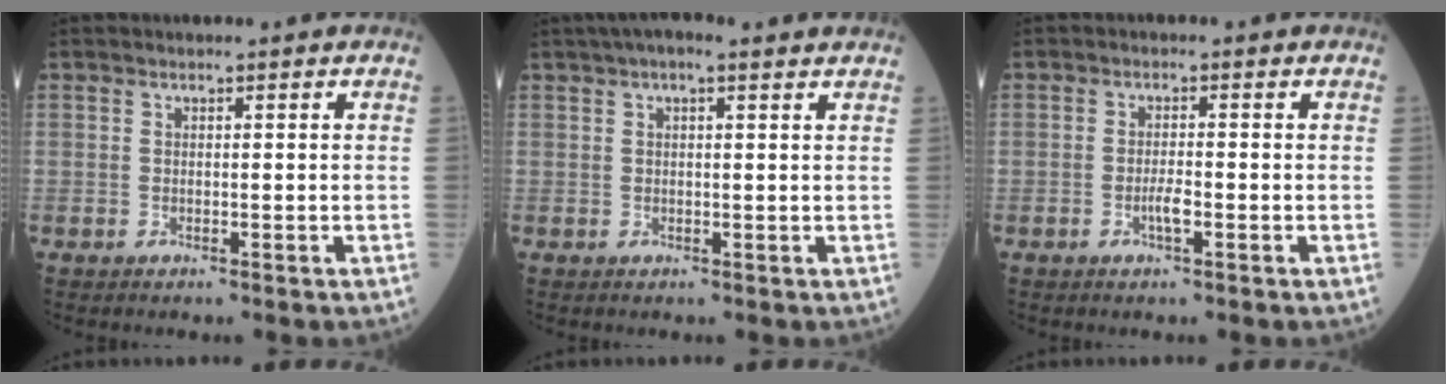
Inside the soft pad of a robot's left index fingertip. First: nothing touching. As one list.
[{"total": 5.3, "force": [3.7, 0.9, 3.6], "torque": [-0.063, 0.031, 0.050]}, {"total": 2.2, "force": [-1.2, 0.3, 1.8], "torque": [-0.037, -0.005, -0.023]}]